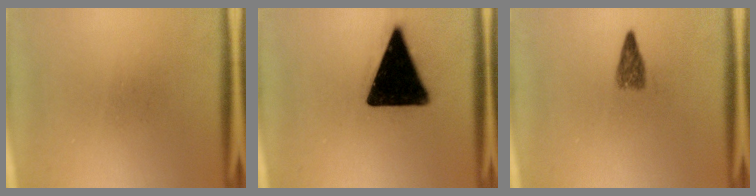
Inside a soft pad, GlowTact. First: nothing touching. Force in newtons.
{"total": 19.6}
{"total": 2.3}